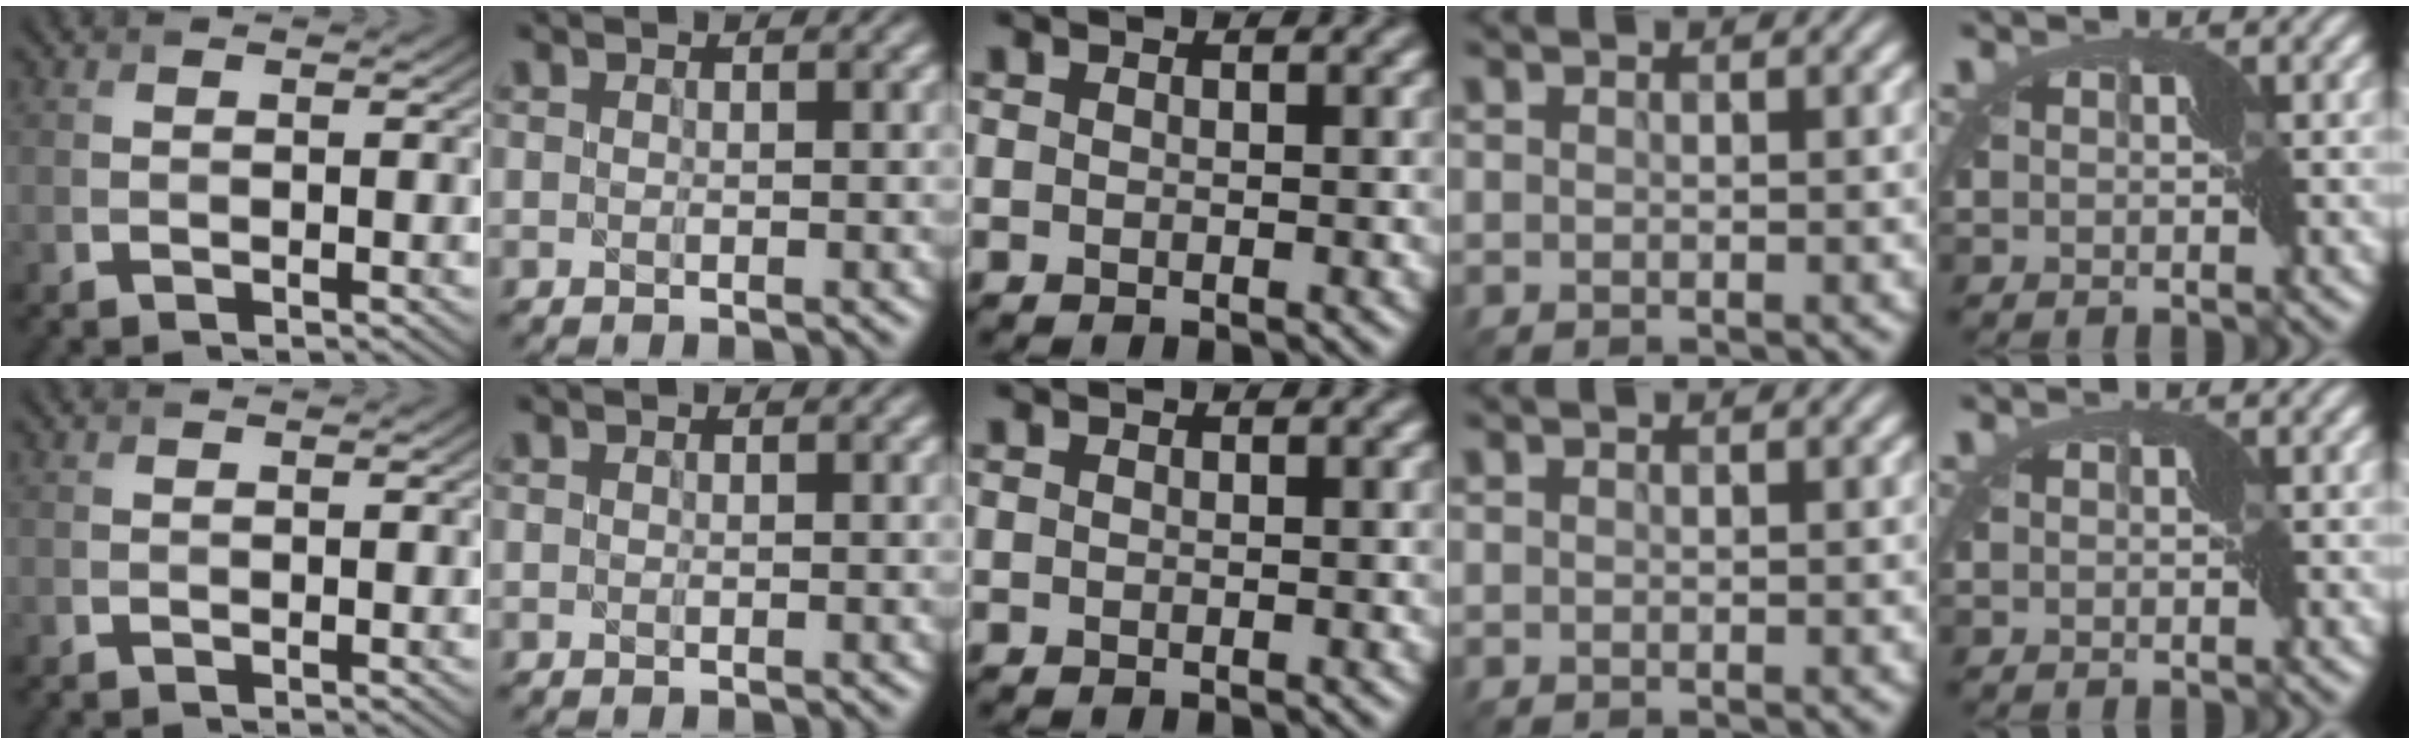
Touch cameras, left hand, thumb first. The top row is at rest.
{}